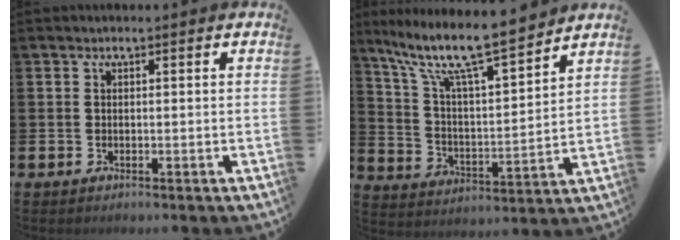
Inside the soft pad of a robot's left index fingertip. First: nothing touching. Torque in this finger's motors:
{"motor_torque": [0.71, -0.74, 0.85, 0.21]}